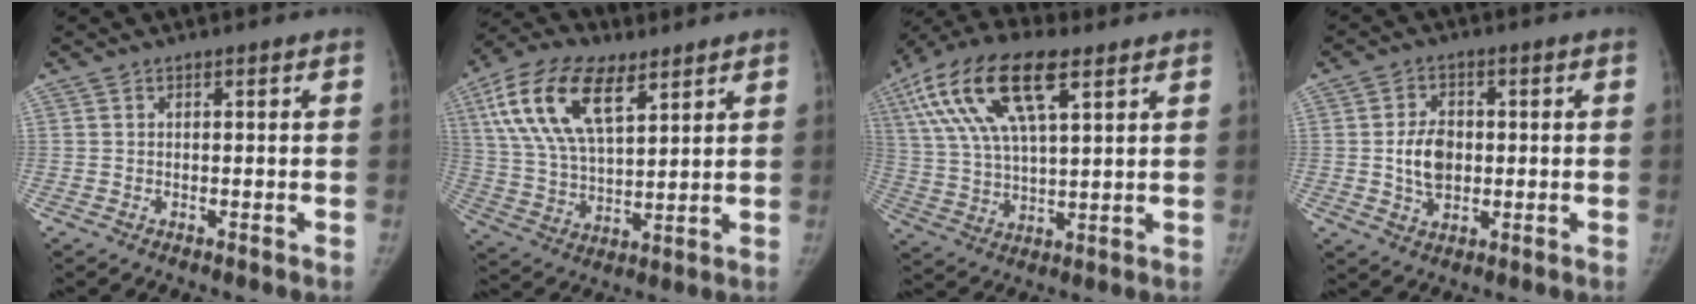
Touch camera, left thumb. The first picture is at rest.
{"total": 18.3, "force": [8.6, 8.9, 13.4], "torque": [-0.242, -0.016, 0.160]}
{"total": 19.6, "force": [8.8, 7.9, 15.6], "torque": [-0.312, 0.006, 0.161]}
{"total": 7.2, "force": [0.0, 5.1, 5.1], "torque": [-0.078, 0.001, 0.004]}